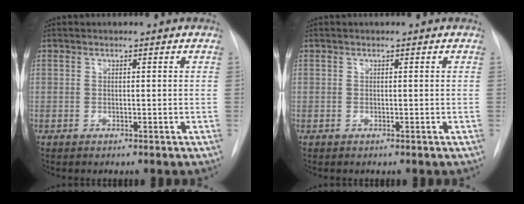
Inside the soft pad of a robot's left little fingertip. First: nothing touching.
{"total": 0.0}